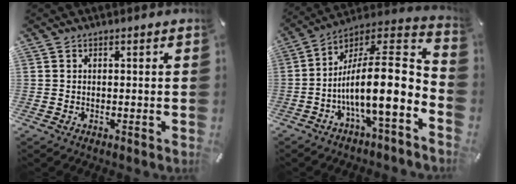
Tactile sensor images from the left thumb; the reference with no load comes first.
{"total": 16.8, "force": [-5.4, 5.0, 15.1], "torque": [-0.253, -0.022, -0.096]}